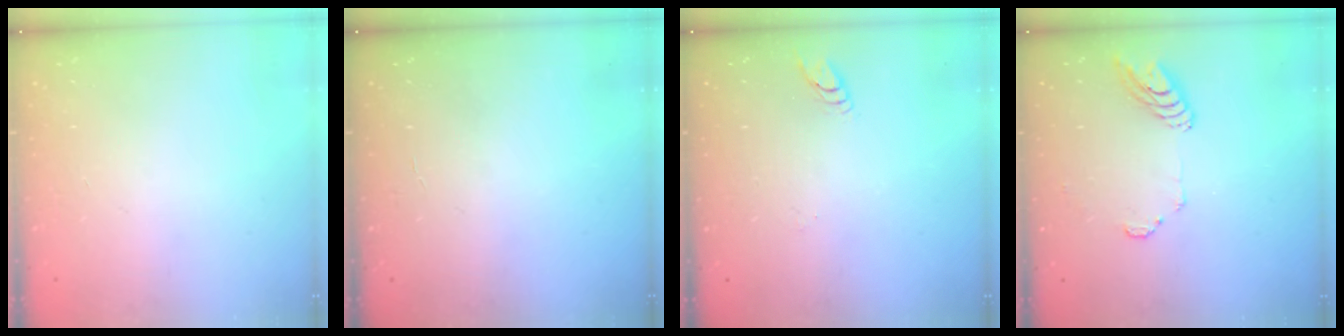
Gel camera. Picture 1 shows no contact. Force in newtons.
{"total": 1.1, "press": 1.1, "slide": 0.2}
{"total": 3.6, "press": 3.6, "slide": 0.3}
{"total": 8.8, "press": 8.8, "slide": 0.9}